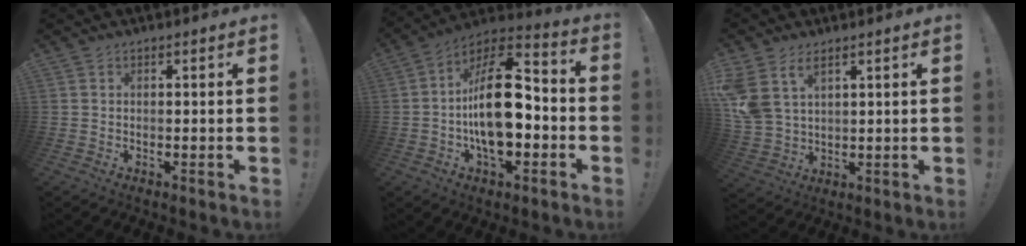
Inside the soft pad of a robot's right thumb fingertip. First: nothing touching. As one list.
[{"total": 20.9, "force": [-2.7, 10.8, 17.7], "torque": [-0.306, 0.023, -0.041]}, {"total": 8.7, "force": [4.9, 5.3, 4.9], "torque": [-0.109, -0.019, 0.099]}]